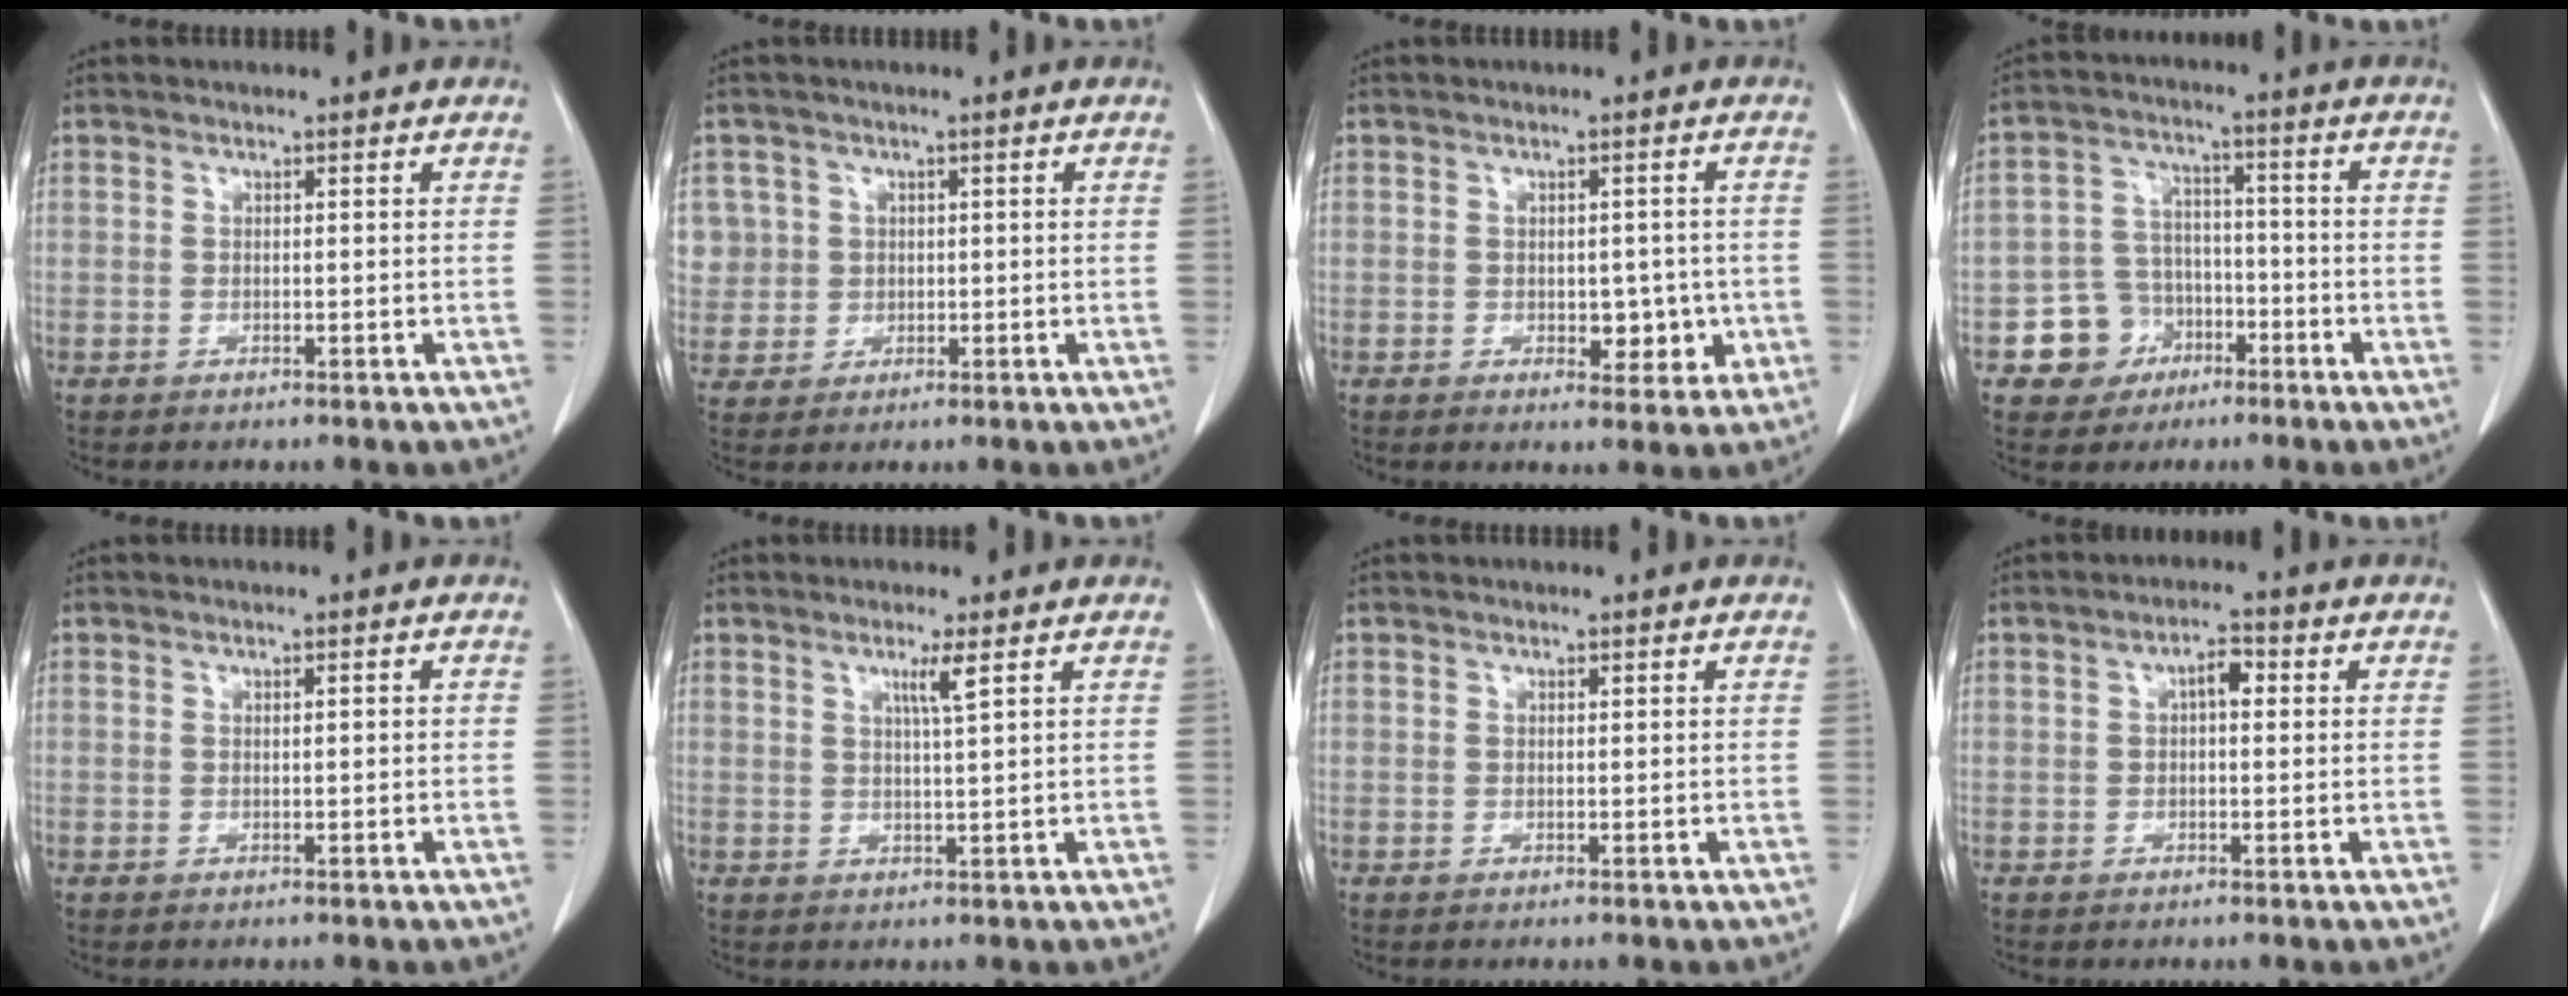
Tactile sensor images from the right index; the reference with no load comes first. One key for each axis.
{"total": 6.8, "fx": 1.8, "fy": 6.6, "fz": 0.3, "tx": -0.014, "ty": 0.022, "tz": 0.053}
{"total": 4.7, "fx": -0.7, "fy": 2.9, "fz": 3.6, "tx": -0.035, "ty": 0.003, "tz": -0.001}
{"total": 7.9, "fx": -3.6, "fy": 6.9, "fz": 1.3, "tx": -0.018, "ty": 0.020, "tz": -0.052}
{"total": 0.7, "fx": 0.1, "fy": 0.1, "fz": 0.7, "tx": -0.014, "ty": 0.003, "tz": 0.004}
{"total": 2.8, "fx": 1.5, "fy": -0.6, "fz": 2.3, "tx": -0.043, "ty": -0.006, "tz": 0.027}
{"total": 0.0}
{"total": 3.0, "fx": 0.7, "fy": 1.3, "fz": 2.7, "tx": -0.043, "ty": 0.014, "tz": 0.009}